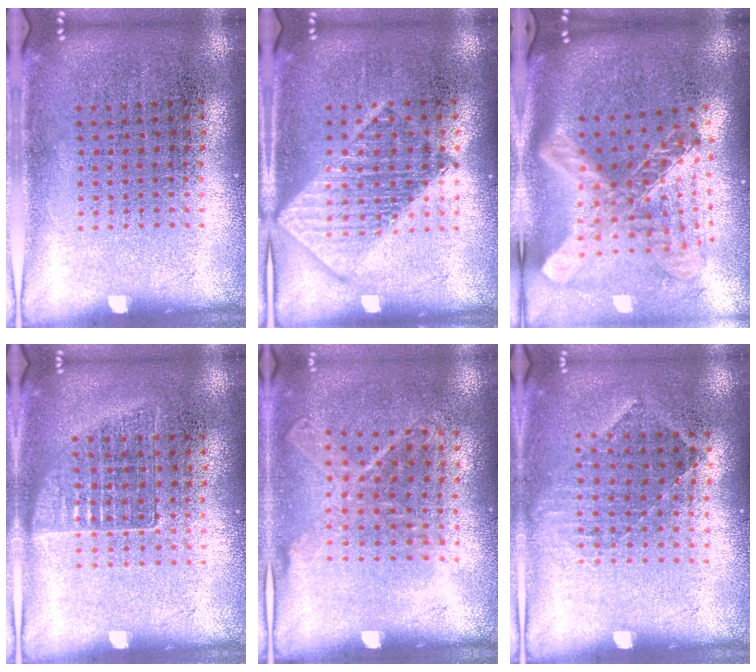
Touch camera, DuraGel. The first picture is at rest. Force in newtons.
{"total": 1.7, "press": 1.7, "slide": 0.3}
{"total": 2.8, "press": 1.9, "slide": 2.1}
{"total": 1.0, "press": 0.9, "slide": 0.3}
{"total": 1.1, "press": 1.0, "slide": 0.5}
{"total": 0.9, "press": 0.8, "slide": 0.3}